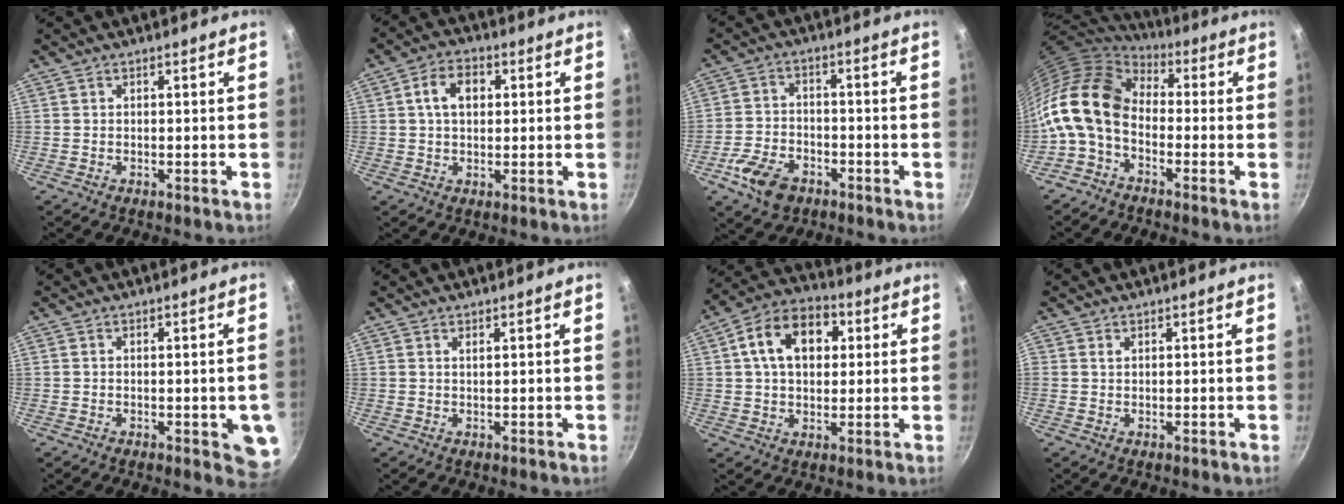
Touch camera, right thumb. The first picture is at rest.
{"total": 6.9, "force": [1.5, 4.8, 4.8], "torque": [-0.064, 0.012, 0.017]}
{"total": 8.5, "force": [-4.3, 5.1, 5.2], "torque": [-0.097, 0.022, -0.084]}
{"total": 15.6, "force": [-1.8, 10.7, 11.3], "torque": [-0.209, 0.035, -0.058]}
{"total": 6.5, "force": [-1.4, 2.4, 5.9], "torque": [-0.042, 0.001, -0.016]}
{"total": 0.5, "force": [0.4, 0.1, 0.4], "torque": [-0.006, 0.000, 0.006]}
{"total": 13.7, "force": [3.4, 9.4, 9.4], "torque": [-0.124, 0.017, 0.039]}
{"total": 0.6, "force": [0.3, 0.5, 0.2], "torque": [-0.004, -0.002, 0.005]}